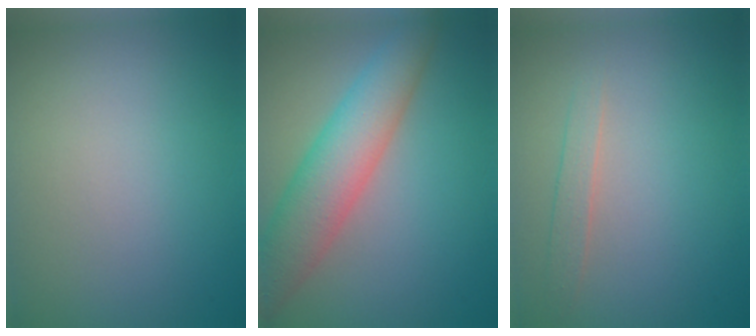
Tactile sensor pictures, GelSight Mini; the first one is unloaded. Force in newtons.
{"total": 6.4, "press": 6.4, "slide": 0.5}
{"total": 1.3, "press": 1.3, "slide": 0.1}